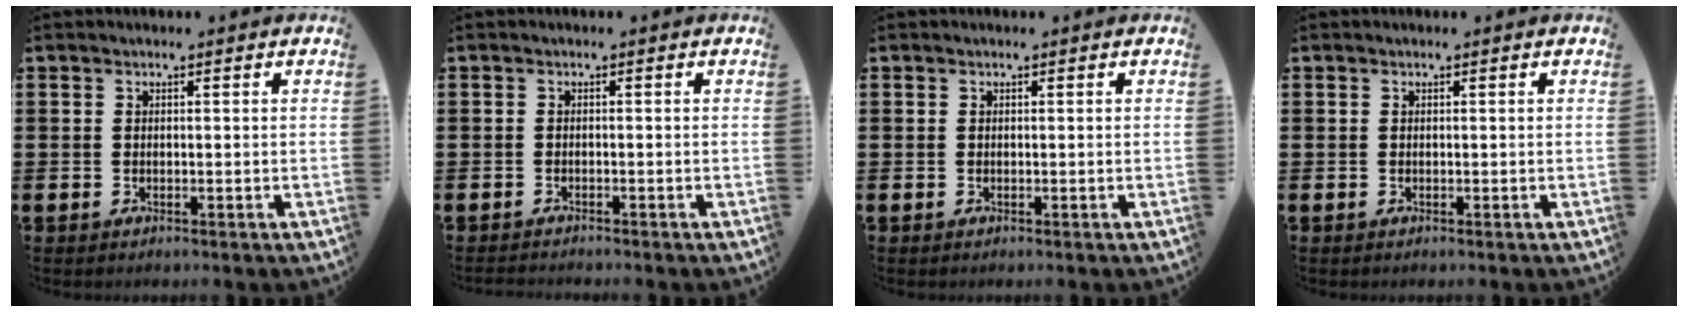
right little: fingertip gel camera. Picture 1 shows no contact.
{"total": 0.7, "force": [-0.7, 0.0, 0.0], "torque": [0.000, -0.002, -0.015]}
{"total": 0.0}
{"total": 0.0}